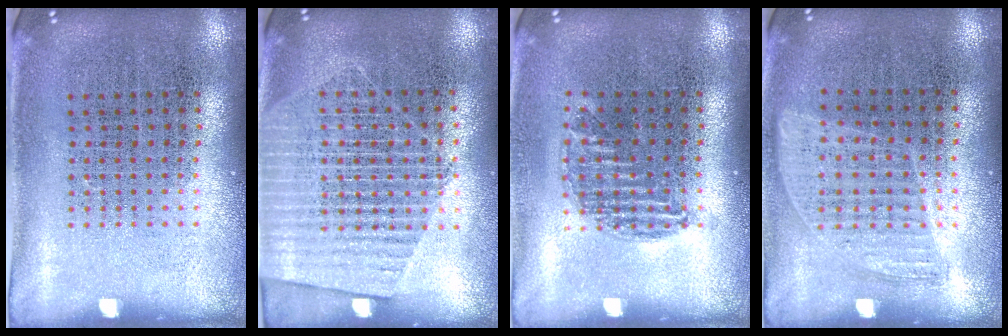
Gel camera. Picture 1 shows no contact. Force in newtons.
{"total": 1.7, "press": 1.5, "slide": 0.8}
{"total": 1.0, "press": 0.8, "slide": 0.5}
{"total": 0.9, "press": 0.8, "slide": 0.4}